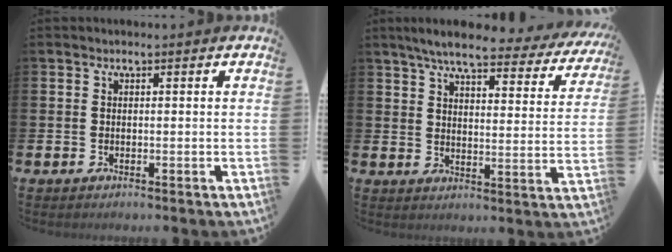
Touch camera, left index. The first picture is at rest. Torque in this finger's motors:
{"motor_torque": [1.11, -1.02, 0.83, 0.21]}